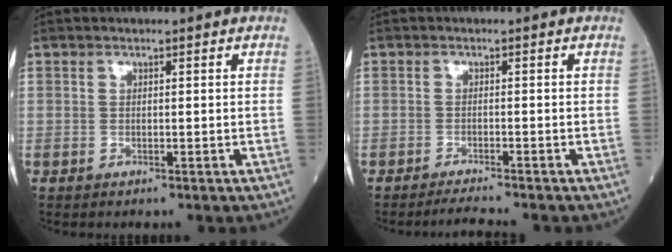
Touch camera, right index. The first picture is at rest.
{"total": 2.7, "force": [-2.6, -0.7, 0.7], "torque": [-0.018, -0.013, -0.045]}